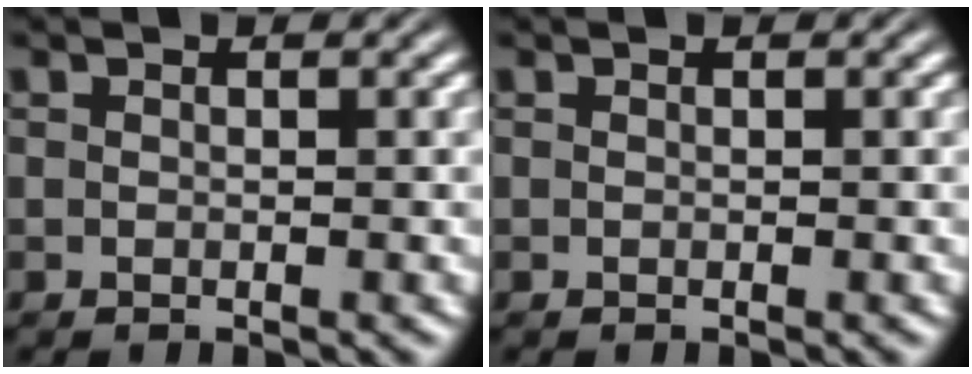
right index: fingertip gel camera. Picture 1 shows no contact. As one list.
[{"total": 0.0}]